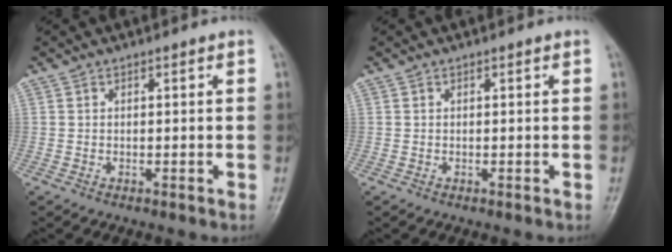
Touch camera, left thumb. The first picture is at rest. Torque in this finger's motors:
{"motor_torque": [-0.01, 0.01, -0.04, -0.01, 0.00]}